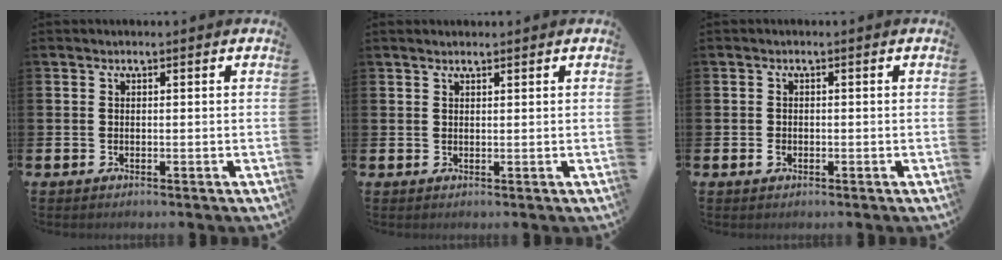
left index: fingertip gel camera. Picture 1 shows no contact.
{"total": 1.2, "force": [1.1, 0.2, 0.4], "torque": [-0.004, 0.000, 0.020]}
{"total": 1.0, "force": [-0.4, 0.7, 0.6], "torque": [-0.009, 0.002, -0.009]}